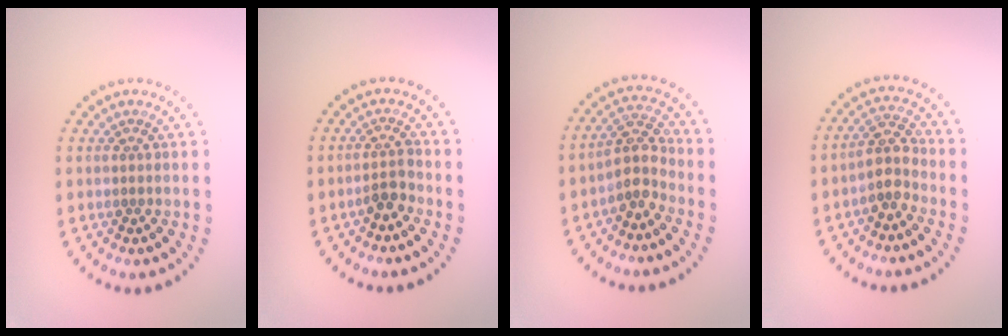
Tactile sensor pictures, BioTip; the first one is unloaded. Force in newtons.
{"total": 1.8, "press": 1.5, "slide": 1.1}
{"total": 3.0, "press": 2.3, "slide": 1.8}
{"total": 2.7, "press": 2.2, "slide": 1.5}